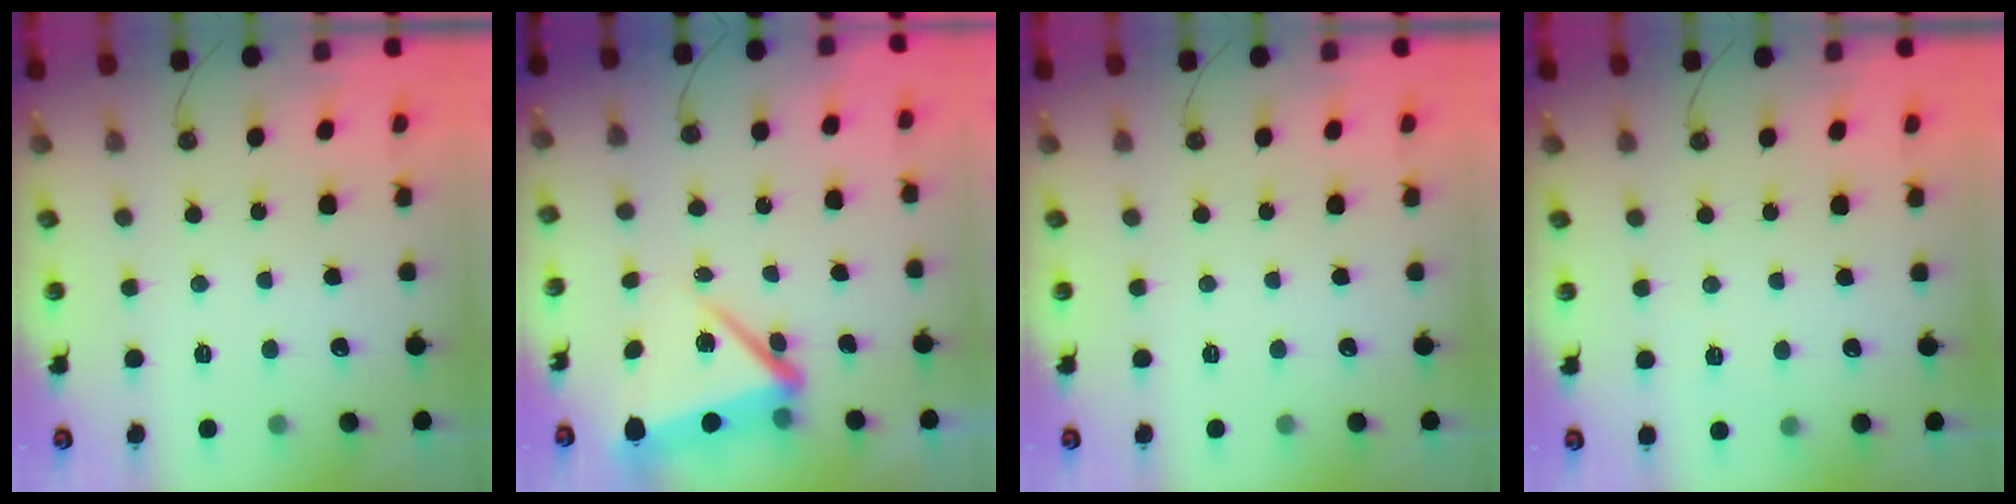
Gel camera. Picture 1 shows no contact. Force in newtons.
{"total": 7.7, "press": 7.6, "slide": 0.9}
{"total": 0.0}
{"total": 3.2, "press": 2.3, "slide": 2.2}